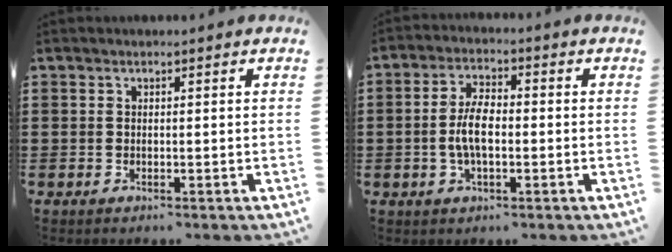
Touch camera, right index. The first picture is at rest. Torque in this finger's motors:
{"motor_torque": [2.14, 0.00, 0.77, 0.21]}